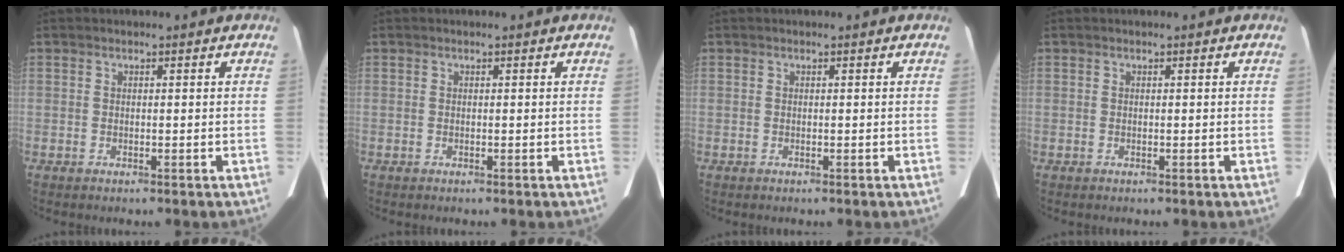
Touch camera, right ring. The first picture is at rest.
{"total": 0.0}
{"total": 0.0}
{"total": 0.0}